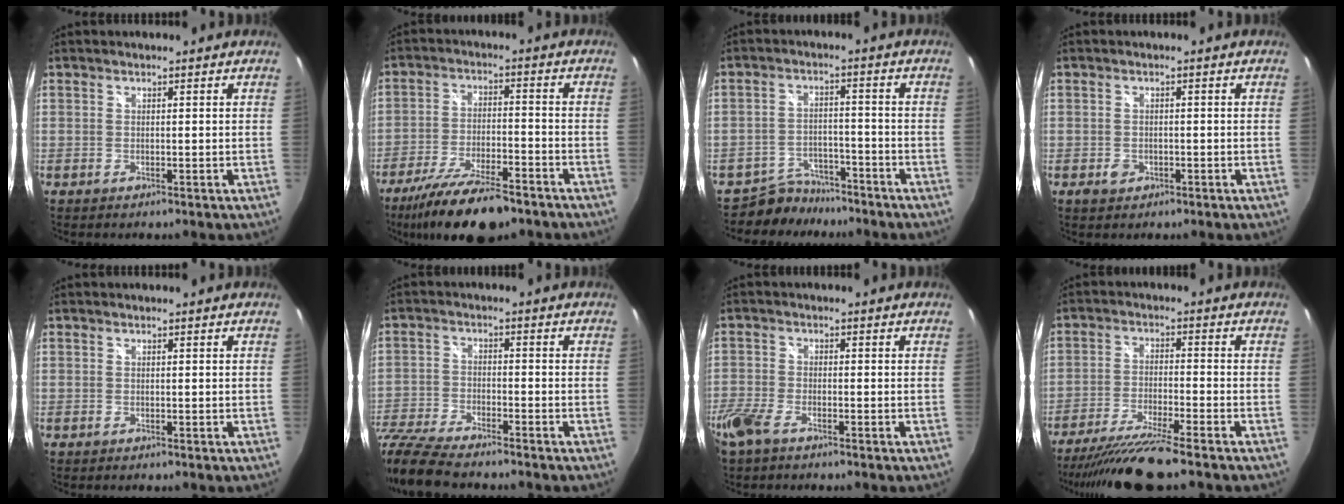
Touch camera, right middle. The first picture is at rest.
{"total": 15.1, "force": [-11.7, 3.6, 8.7], "torque": [-0.179, -0.027, -0.200]}
{"total": 6.2, "force": [-5.5, 2.8, 0.0], "torque": [-0.016, 0.012, -0.089]}
{"total": 2.2, "force": [-1.0, 1.7, 0.9], "torque": [-0.017, -0.001, -0.016]}
{"total": 0.0}
{"total": 12.6, "force": [-10.9, 2.6, 5.9], "torque": [-0.151, -0.027, -0.213]}
{"total": 6.0, "force": [-4.2, 2.3, 3.6], "torque": [-0.100, -0.012, -0.088]}
{"total": 11.3, "force": [-9.6, -0.8, 6.0], "torque": [-0.134, -0.027, -0.171]}